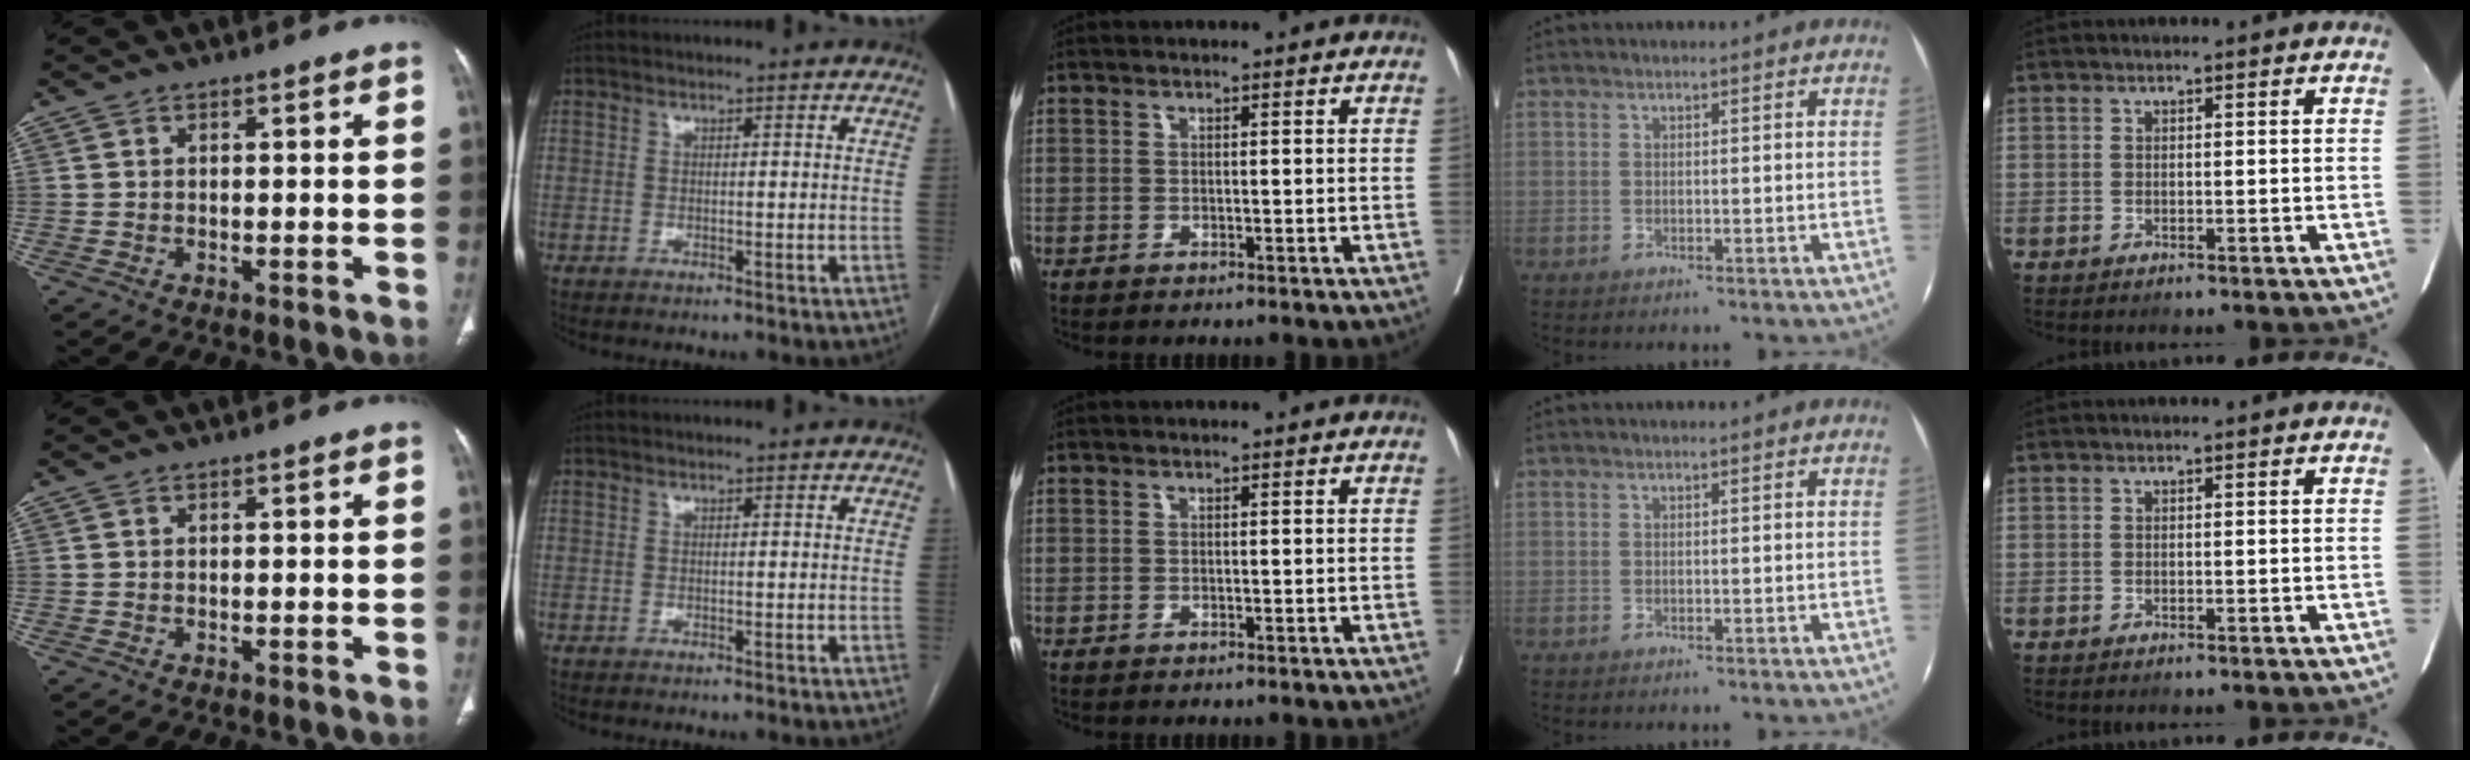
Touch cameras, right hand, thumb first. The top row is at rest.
{}